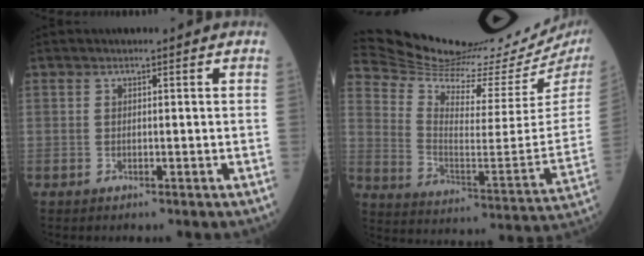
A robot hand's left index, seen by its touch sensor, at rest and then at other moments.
{"total": 26.4, "force": [24.1, 0.8, 10.8], "torque": [-0.184, -0.101, 0.346]}